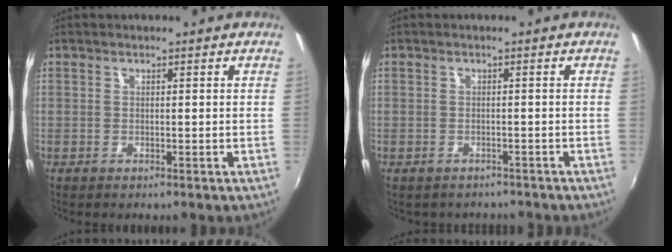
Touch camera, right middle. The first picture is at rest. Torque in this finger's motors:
{"motor_torque": [0.02, -0.07, 0.00, 0.00]}